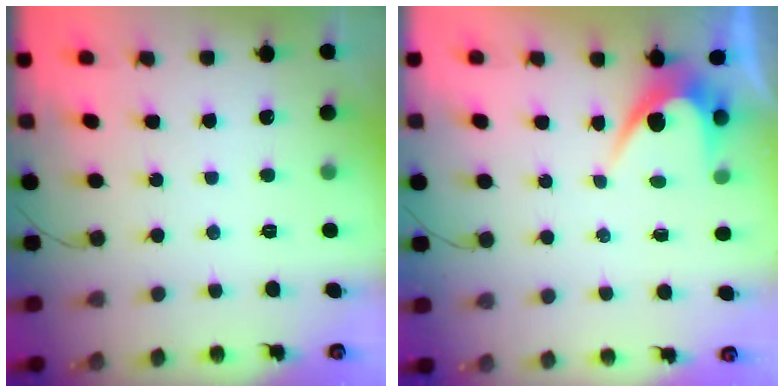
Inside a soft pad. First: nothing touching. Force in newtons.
{"total": 4.2, "press": 4.2, "slide": 0.3}